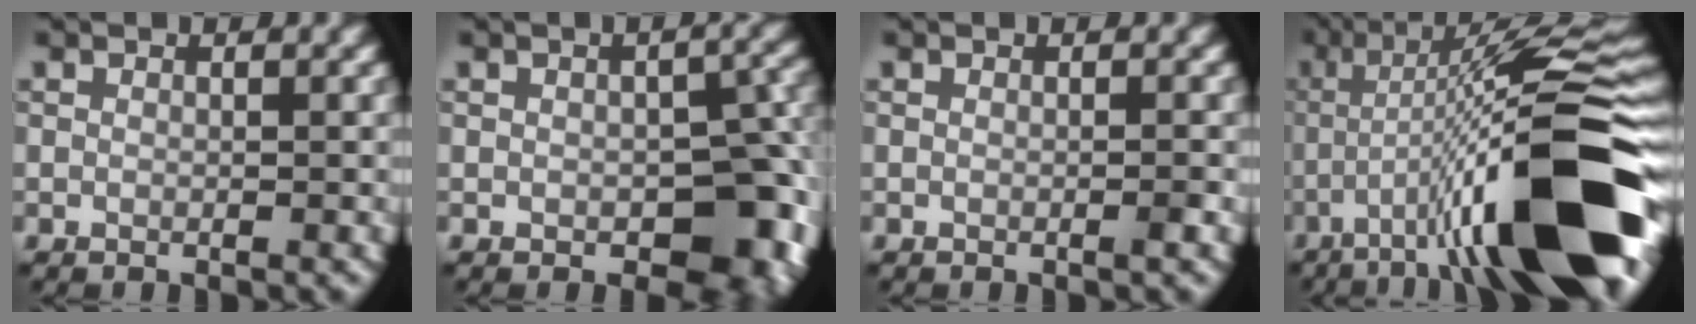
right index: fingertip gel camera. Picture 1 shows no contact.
{"total": 8.1, "force": [-1.9, 4.7, 6.3], "torque": [-0.069, -0.011, -0.014]}
{"total": 0.6, "force": [-0.3, -0.1, 0.5], "torque": [-0.009, 0.002, -0.006]}
{"total": 16.1, "force": [-5.6, 3.0, 14.8], "torque": [-0.228, 0.013, -0.089]}